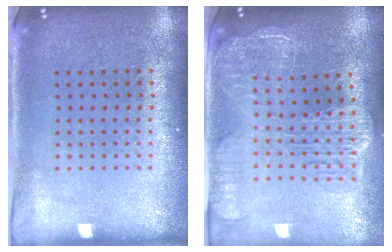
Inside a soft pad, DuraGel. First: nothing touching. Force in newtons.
{"total": 2.8, "press": 2.3, "slide": 1.5}